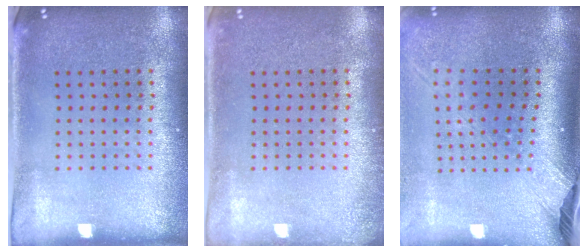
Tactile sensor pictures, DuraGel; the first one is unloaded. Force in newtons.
{"total": 1.1, "press": 1.0, "slide": 0.2}
{"total": 2.6, "press": 1.9, "slide": 1.7}